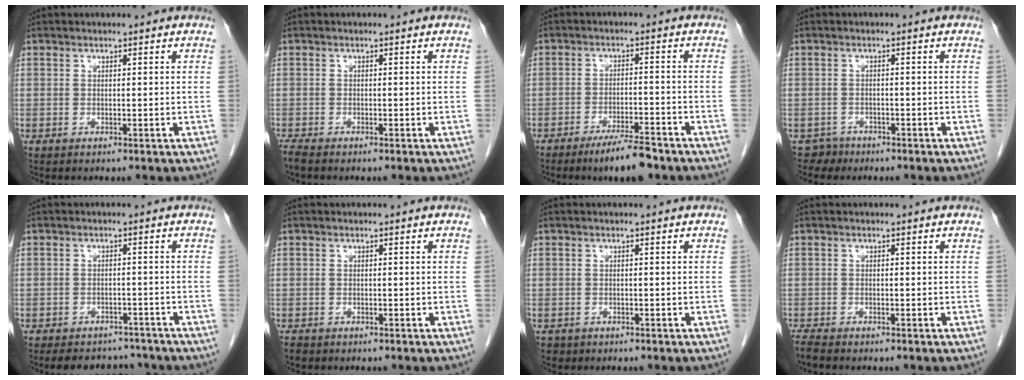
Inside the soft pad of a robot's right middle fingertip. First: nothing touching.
{"total": 1.5, "force": [-1.3, 0.1, 0.6], "torque": [-0.020, -0.006, -0.026]}
{"total": 6.8, "force": [-5.2, 0.8, 4.3], "torque": [-0.069, -0.010, -0.085]}
{"total": 1.8, "force": [-1.4, 0.9, -0.6], "torque": [0.009, 0.004, -0.022]}
{"total": 8.3, "force": [-7.4, 3.2, 1.8], "torque": [-0.015, 0.006, -0.091]}
{"total": 1.3, "force": [-1.1, 0.6, 0.3], "torque": [-0.011, -0.002, -0.016]}
{"total": 1.2, "force": [-0.9, 0.9, 0.0], "torque": [-0.009, 0.001, -0.012]}
{"total": 1.8, "force": [-1.7, 0.2, 0.7], "torque": [-0.019, -0.007, -0.031]}